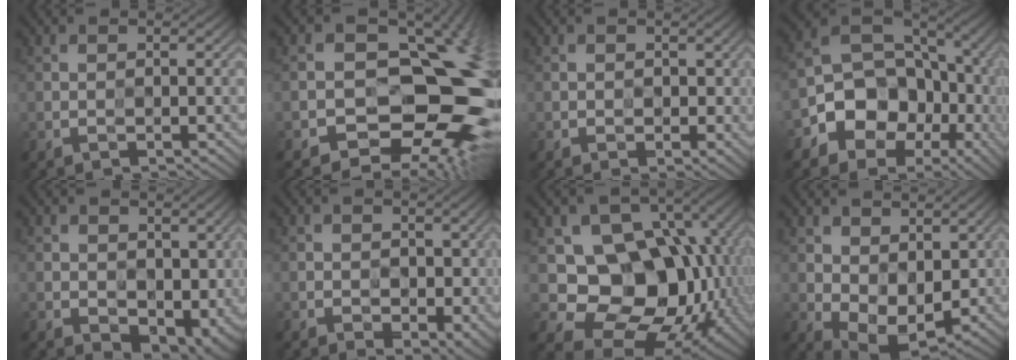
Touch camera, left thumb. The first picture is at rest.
{"total": 15.5, "force": [-2.3, 10.7, 10.9], "torque": [-0.097, -0.001, -0.031]}
{"total": 0.7, "force": [0.2, 0.7, 0.2], "torque": [0.000, -0.007, 0.001]}
{"total": 13.2, "force": [-4.8, 10.2, 6.9], "torque": [-0.131, -0.027, -0.092]}
{"total": 5.4, "force": [0.3, 3.9, 3.8], "torque": [-0.070, -0.021, 0.009]}
{"total": 3.3, "force": [-0.2, 2.4, 2.2], "torque": [-0.034, -0.019, 0.000]}
{"total": 15.3, "force": [-0.3, 11.8, 9.7], "torque": [-0.141, -0.025, -0.006]}
{"total": 6.8, "force": [1.6, 4.5, 4.9], "torque": [-0.102, -0.017, 0.036]}